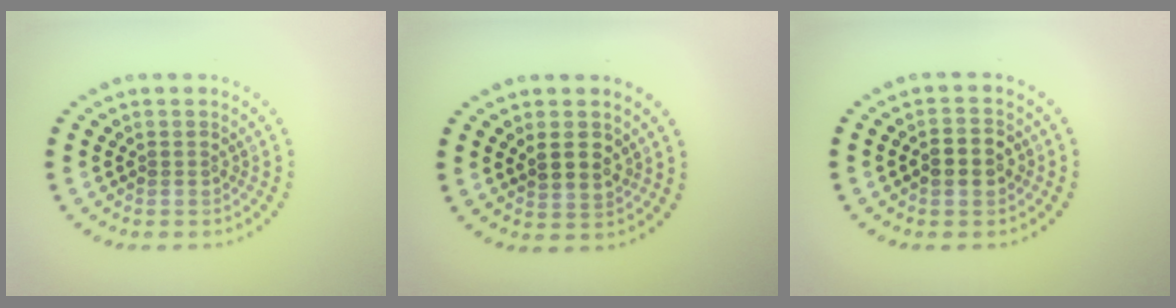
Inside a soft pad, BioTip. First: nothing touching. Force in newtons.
{"total": 2.6, "press": 2.5, "slide": 0.8}
{"total": 3.4, "press": 3.4, "slide": 0.1}